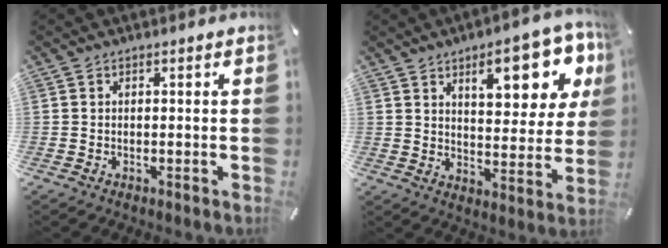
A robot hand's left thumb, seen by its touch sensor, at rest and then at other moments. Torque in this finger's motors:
{"motor_torque": [2.46, 2.55, 1.44, -1.32, 0.13]}